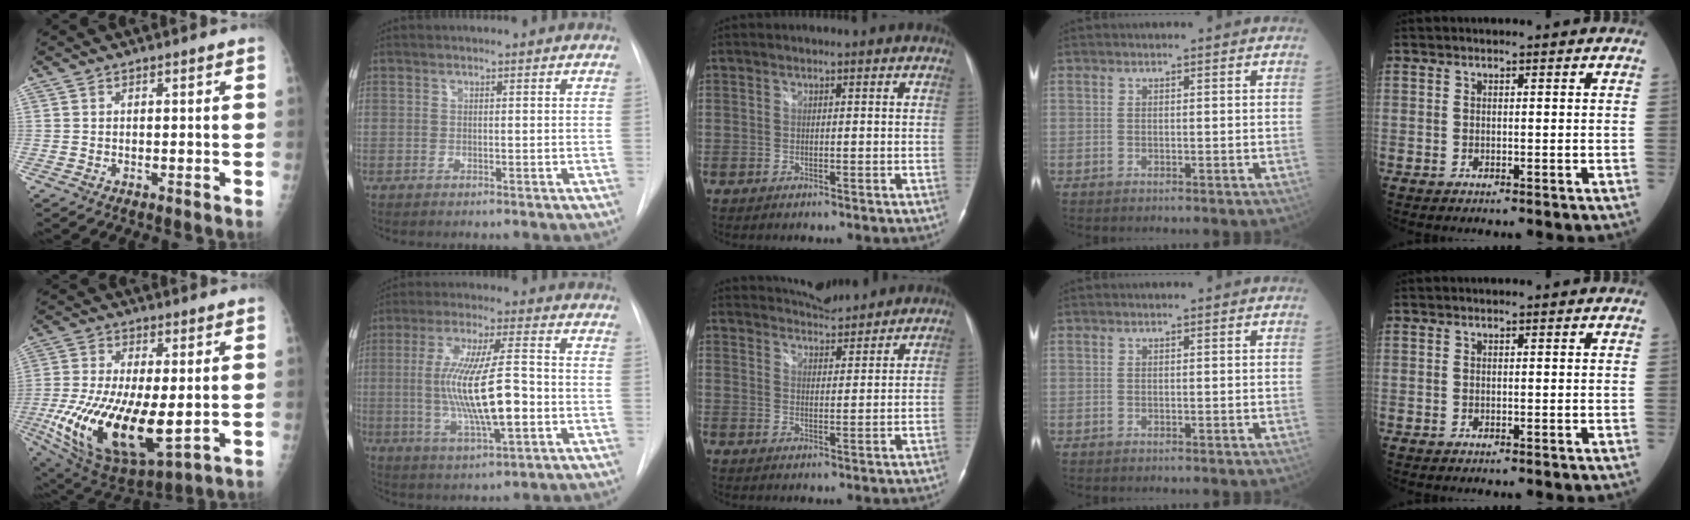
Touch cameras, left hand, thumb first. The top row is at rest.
{"thumb": {"total": 22.9, "force": [-3.6, 9.9, 20.4], "torque": [-0.415, -0.040, -0.038]}, "index": {"total": 13.9, "force": [-1.7, 2.5, 13.6], "torque": [-0.261, -0.003, -0.026]}, "middle": {"total": 7.8, "force": [7.6, 1.1, 1.5], "torque": [-0.032, 0.009, 0.114]}}